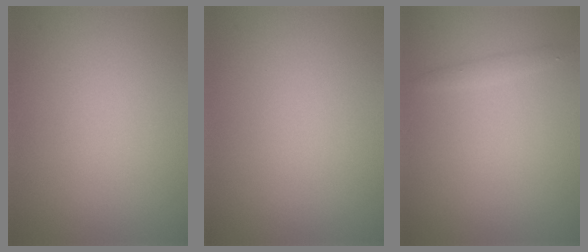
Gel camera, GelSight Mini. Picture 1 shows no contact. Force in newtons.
{"total": 0.0}
{"total": 0.8, "press": 0.8, "slide": 0.1}